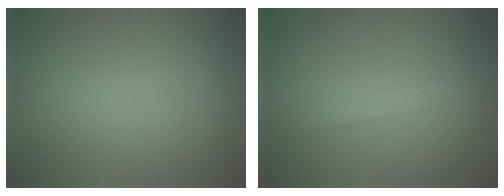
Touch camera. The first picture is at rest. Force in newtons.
{"total": 1.6, "press": 1.6, "slide": 0.1}